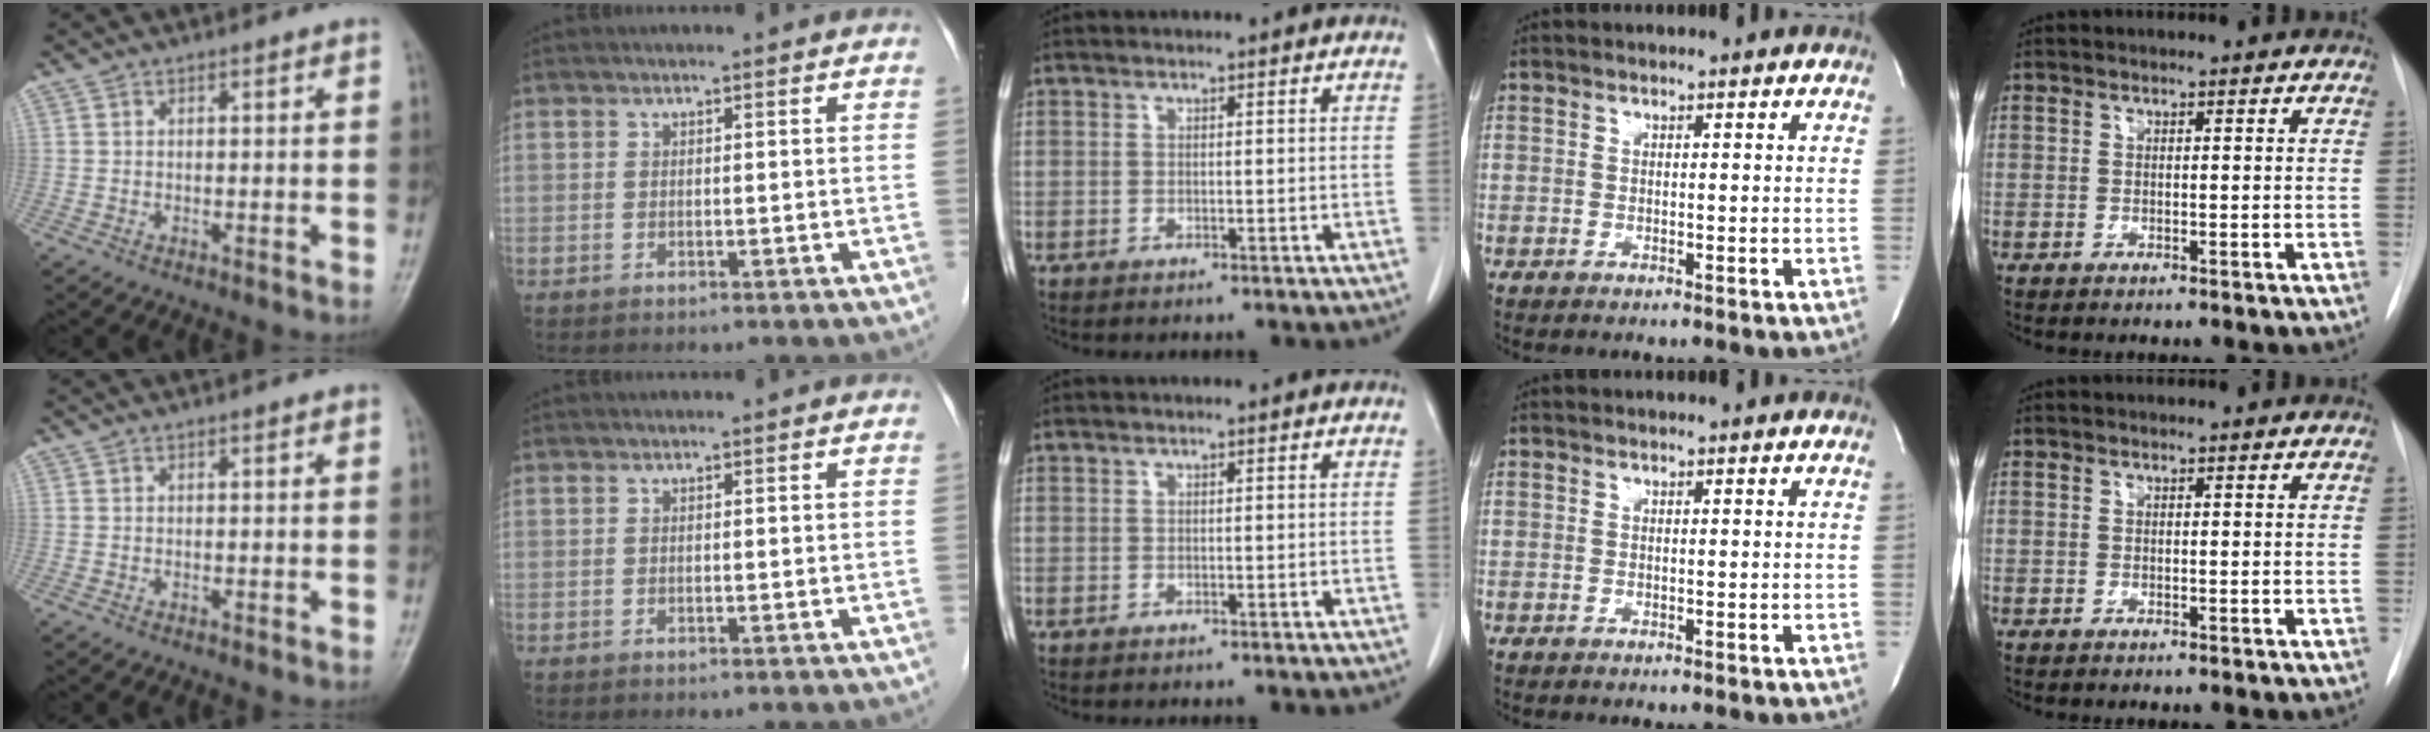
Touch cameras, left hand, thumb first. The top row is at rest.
{}